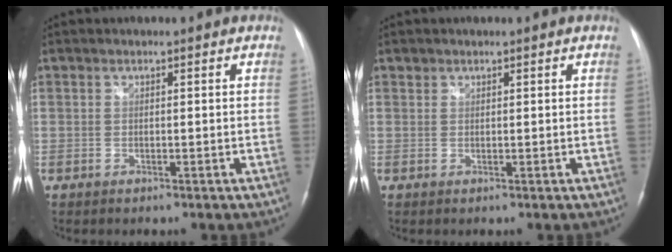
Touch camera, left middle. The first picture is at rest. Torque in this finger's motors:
{"motor_torque": [0.05, -0.08, 0.05, 0.01]}